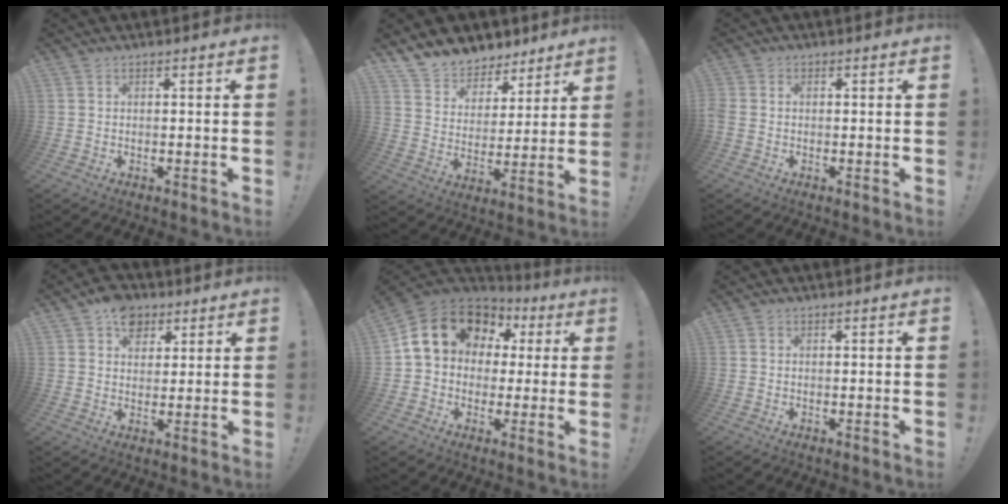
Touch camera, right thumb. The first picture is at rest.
{"total": 9.2, "force": [7.6, 5.2, 0.6], "torque": [-0.020, -0.068, 0.146]}
{"total": 1.1, "force": [-0.2, 0.9, 0.7], "torque": [-0.017, 0.003, -0.003]}
{"total": 8.8, "force": [4.7, 6.5, 3.7], "torque": [-0.044, -0.022, 0.090]}
{"total": 16.3, "force": [5.6, 12.5, 8.7], "torque": [-0.134, -0.014, 0.117]}
{"total": 0.0}